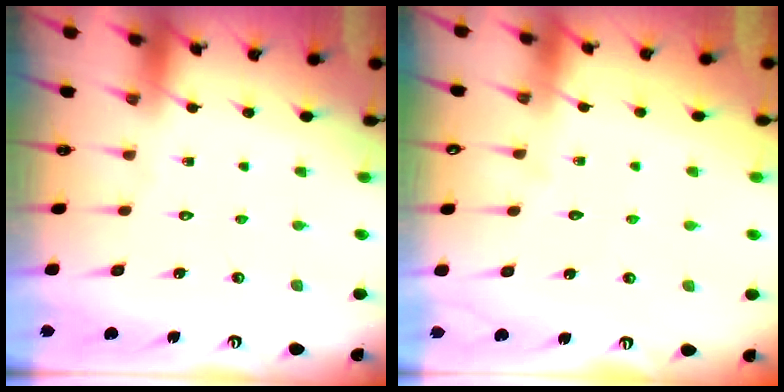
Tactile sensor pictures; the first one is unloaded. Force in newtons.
{"total": 2.6, "press": 2.6, "slide": 0.3}